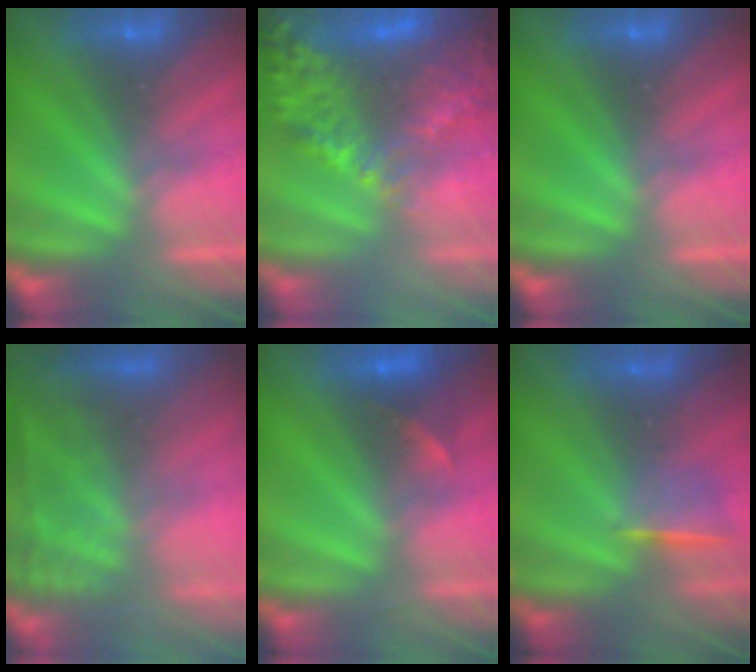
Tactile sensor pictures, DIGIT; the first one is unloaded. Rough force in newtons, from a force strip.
{"total": 6.1}
{"total": 0.0}
{"total": 8.1}
{"total": 2.3}
{"total": 1.1}